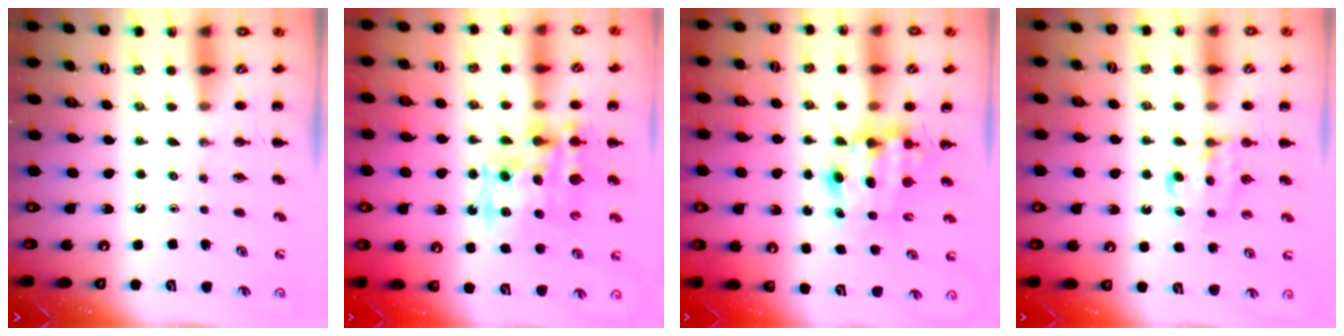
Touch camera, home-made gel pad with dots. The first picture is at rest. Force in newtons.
{"total": 16.0, "press": 15.5, "slide": 3.6}
{"total": 6.5, "press": 6.4, "slide": 1.3}
{"total": 6.0, "press": 5.9, "slide": 0.9}